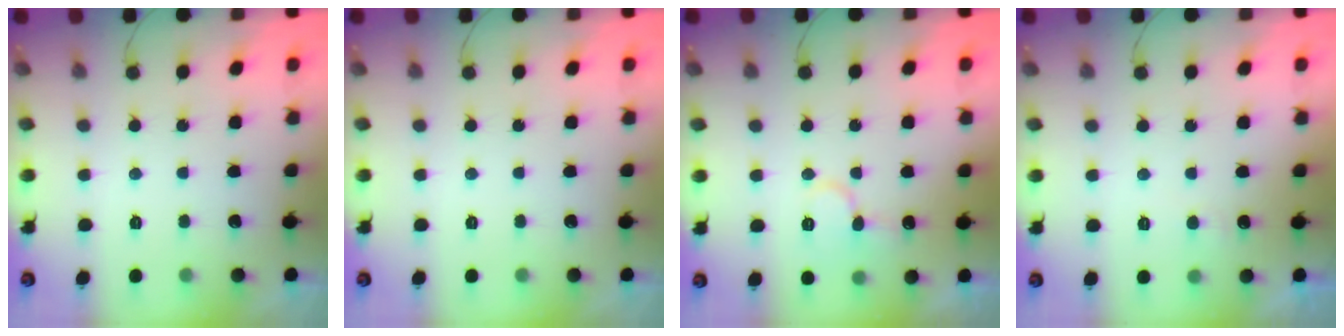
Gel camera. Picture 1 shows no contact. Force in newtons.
{"total": 0.0}
{"total": 9.6, "press": 9.5, "slide": 1.3}
{"total": 4.3, "press": 4.3, "slide": 0.5}